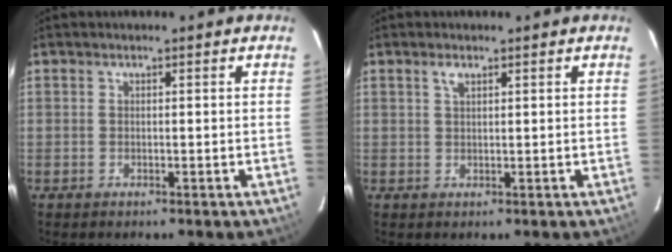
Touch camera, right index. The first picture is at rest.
{"total": 1.4, "force": [1.0, 0.2, 0.9], "torque": [-0.020, 0.002, 0.017]}